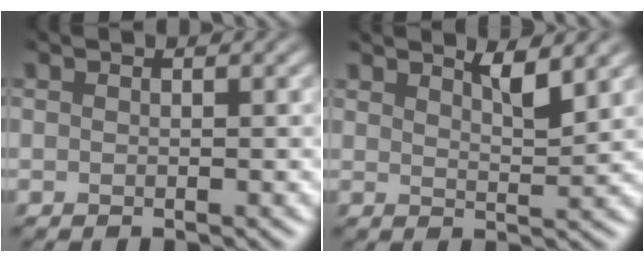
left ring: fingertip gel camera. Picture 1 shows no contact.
{"total": 1.9, "force": [1.5, 0.1, 1.2], "torque": [-0.019, -0.009, 0.022]}